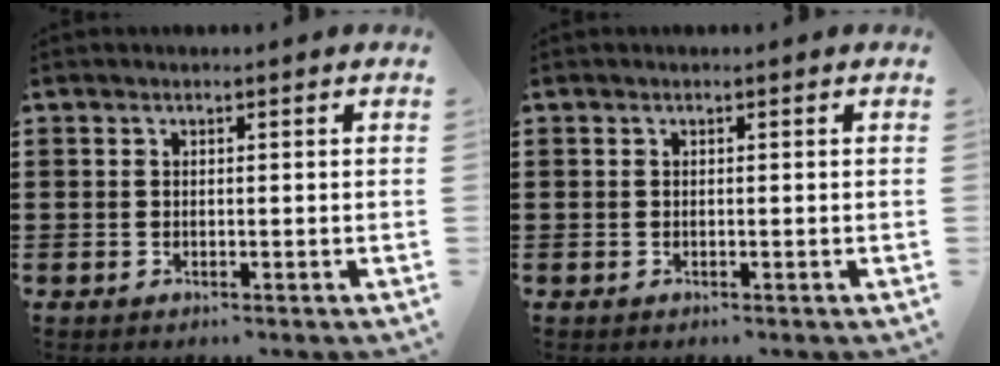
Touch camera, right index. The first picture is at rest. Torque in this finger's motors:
{"motor_torque": [0.55, 0.55, 0.00, 0.00]}